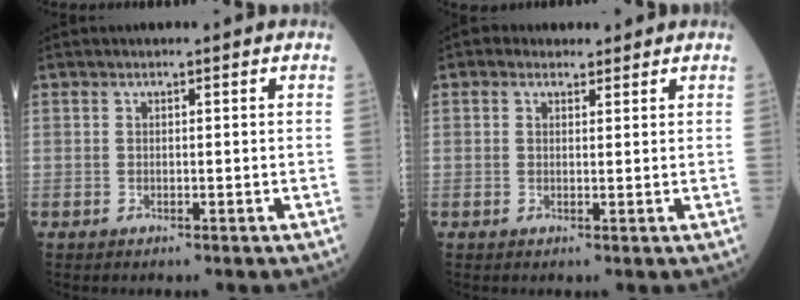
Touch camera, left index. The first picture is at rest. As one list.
[{"total": 2.3, "force": [1.7, 1.5, 0.5], "torque": [-0.010, 0.016, 0.025]}]